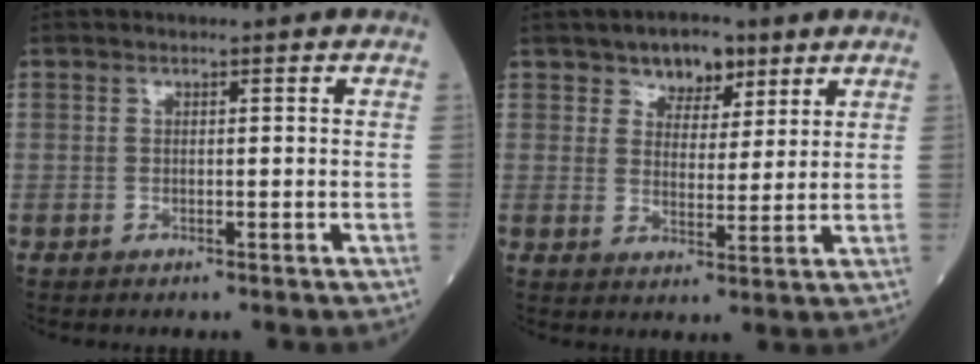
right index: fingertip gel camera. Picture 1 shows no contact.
{"total": 5.7, "force": [3.7, 3.4, 2.7], "torque": [-0.034, 0.006, 0.061]}